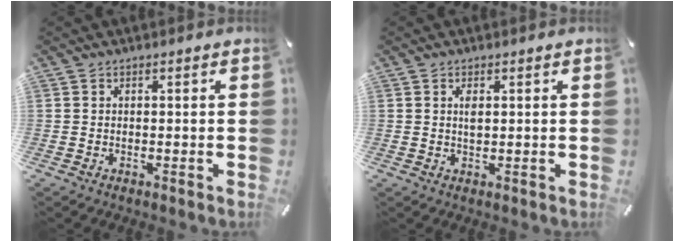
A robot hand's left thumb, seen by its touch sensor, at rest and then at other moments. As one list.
[{"total": 2.7, "force": [0.6, 1.3, 2.3], "torque": [-0.042, 0.002, 0.007]}]